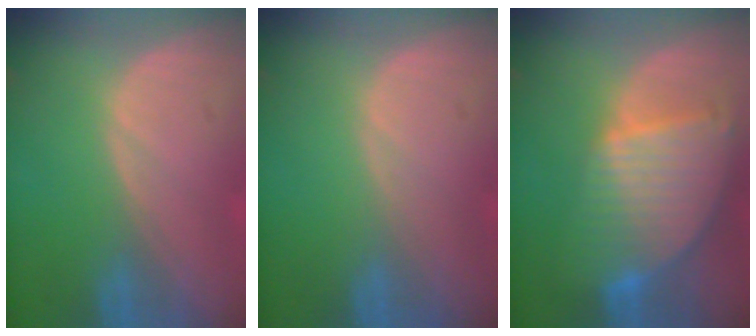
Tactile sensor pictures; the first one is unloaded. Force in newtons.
{"total": 0.0}
{"total": 9.4, "press": 8.1, "slide": 4.8}